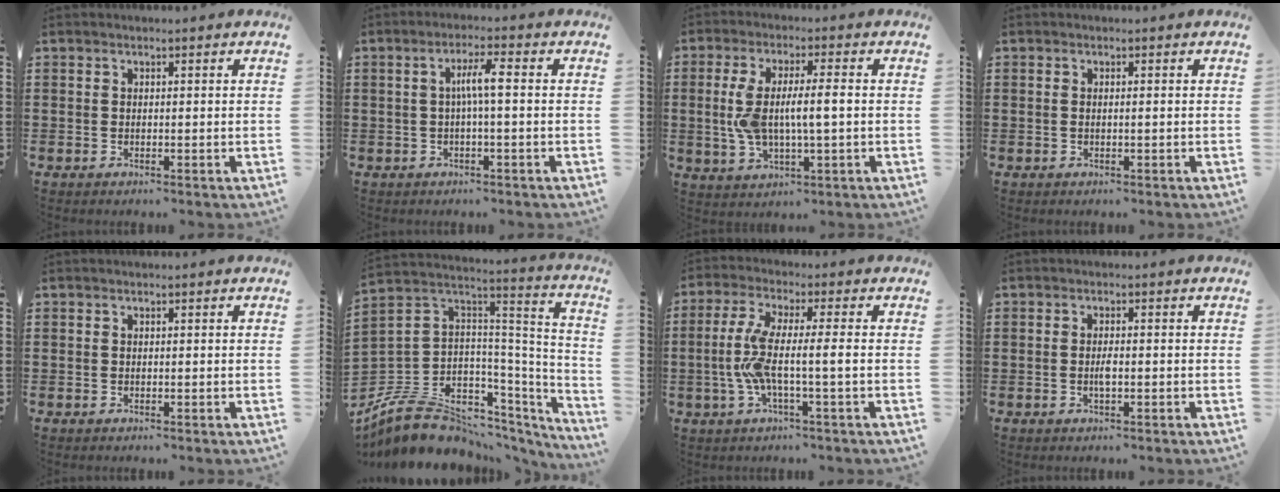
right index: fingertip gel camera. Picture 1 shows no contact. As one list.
[{"total": 4.0, "force": [-0.1, 0.3, 4.0], "torque": [-0.075, 0.004, -0.007]}, {"total": 7.7, "force": [0.2, 2.4, 7.3], "torque": [-0.153, -0.003, -0.004]}, {"total": 0.6, "force": [0.0, 0.0, 0.6], "torque": [-0.010, -0.003, 0.000]}, {"total": 0.0}, {"total": 10.2, "force": [-6.2, 6.6, 4.7], "torque": [-0.119, -0.001, -0.109]}, {"total": 7.3, "force": [-1.2, 0.5, 7.2], "torque": [-0.164, -0.015, -0.034]}, {"total": 1.9, "force": [-0.4, 0.3, 1.8], "torque": [-0.042, -0.002, -0.011]}]